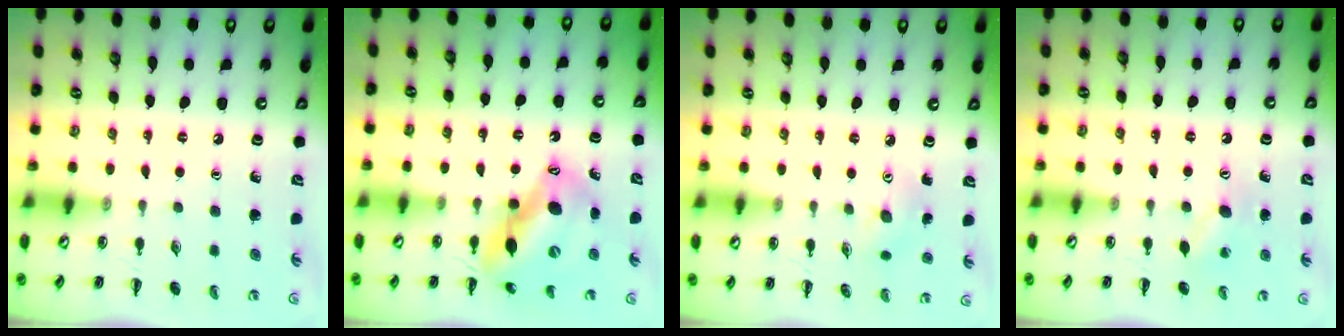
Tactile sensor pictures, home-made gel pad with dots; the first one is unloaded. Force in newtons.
{"total": 14.5, "press": 14.0, "slide": 3.7}
{"total": 4.8, "press": 4.6, "slide": 1.1}
{"total": 7.2, "press": 7.1, "slide": 1.2}